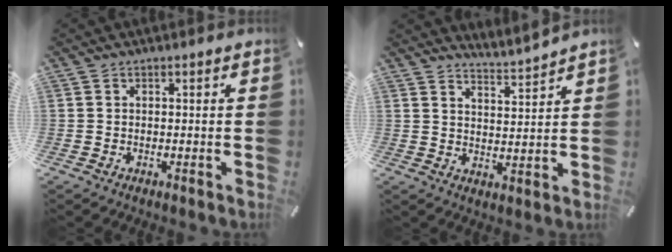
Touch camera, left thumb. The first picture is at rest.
{"total": 4.5, "force": [4.5, 0.5, -0.1], "torque": [0.000, -0.045, 0.076]}